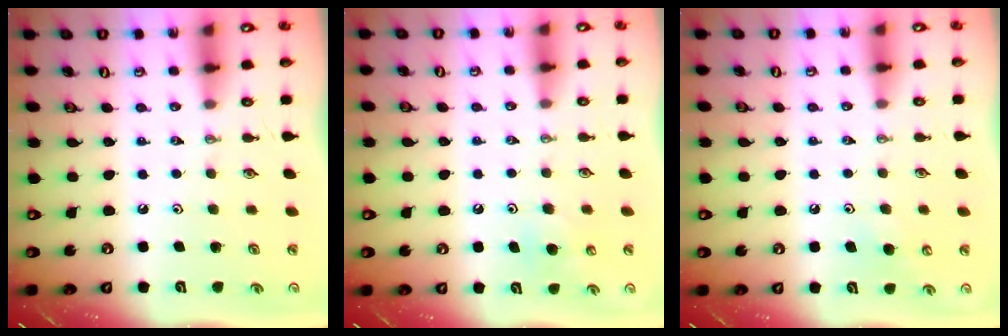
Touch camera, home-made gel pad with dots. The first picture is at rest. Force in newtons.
{"total": 5.4, "press": 5.4, "slide": 0.5}
{"total": 6.1, "press": 6.0, "slide": 0.9}